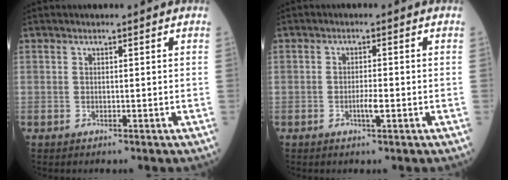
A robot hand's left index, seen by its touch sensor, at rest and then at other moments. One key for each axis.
{"total": 2.0, "fx": -0.9, "fy": 0.1, "fz": 1.8, "tx": -0.033, "ty": -0.005, "tz": -0.016}